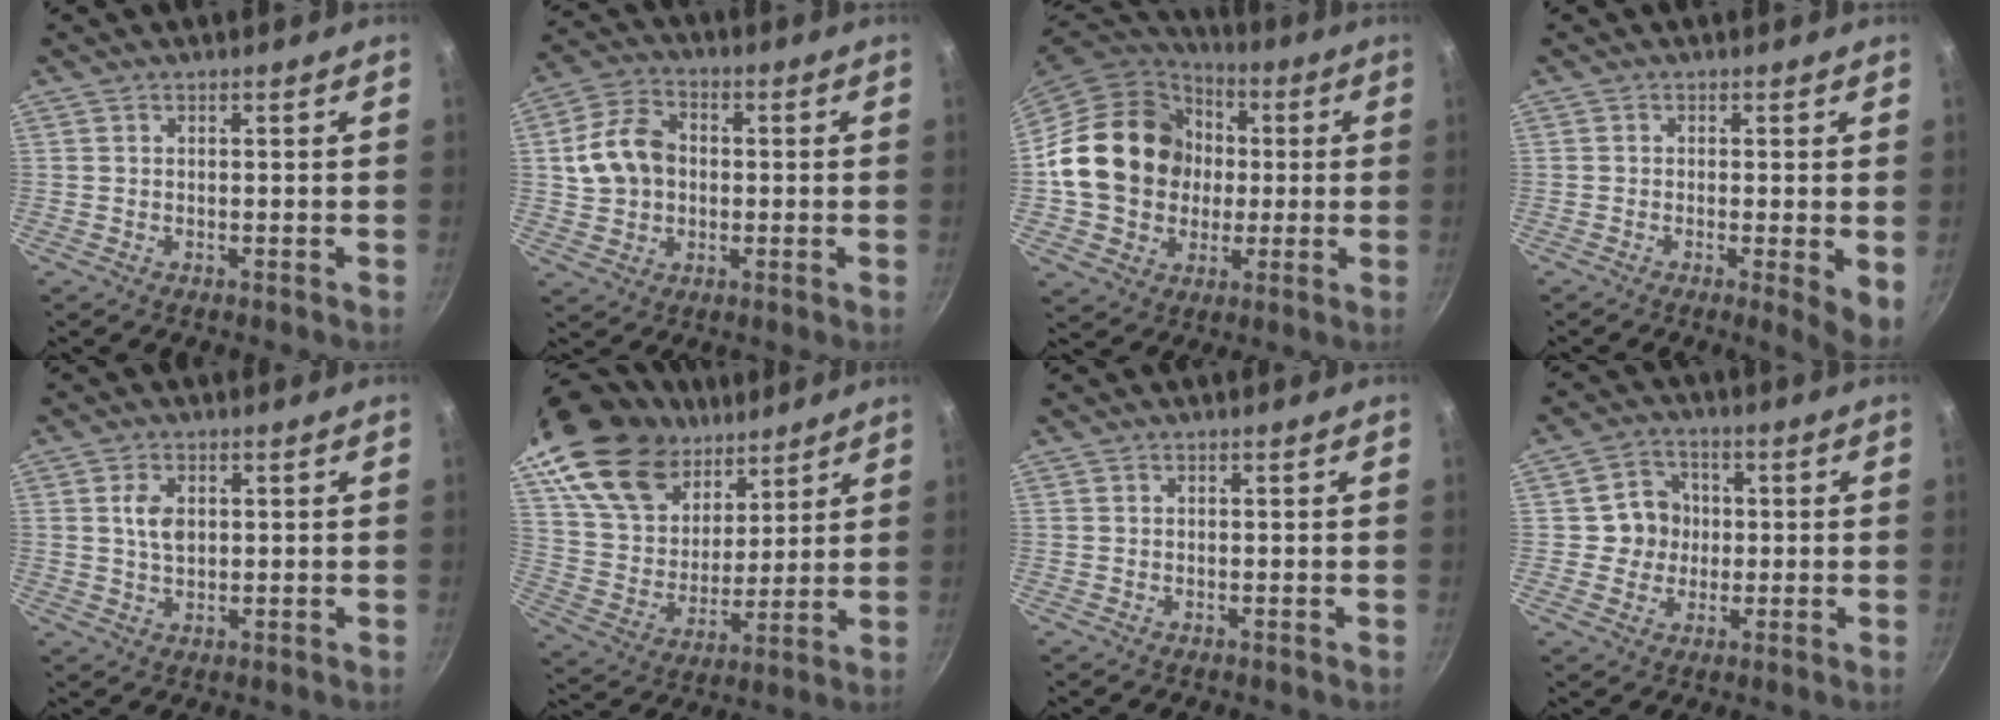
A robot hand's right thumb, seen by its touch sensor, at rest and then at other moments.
{"total": 10.6, "force": [0.7, 8.2, 6.7], "torque": [-0.105, 0.020, 0.005]}
{"total": 20.5, "force": [1.1, 17.4, 10.8], "torque": [-0.161, 0.028, 0.024]}
{"total": 4.8, "force": [-0.7, 0.9, 4.7], "torque": [-0.058, -0.010, -0.010]}
{"total": 4.4, "force": [0.9, 2.8, 3.2], "torque": [-0.052, -0.002, 0.016]}
{"total": 20.9, "force": [15.2, 11.7, 8.3], "torque": [-0.120, -0.073, 0.293]}
{"total": 0.0}
{"total": 6.7, "force": [0.3, 6.3, 2.1], "torque": [0.008, 0.009, -0.004]}